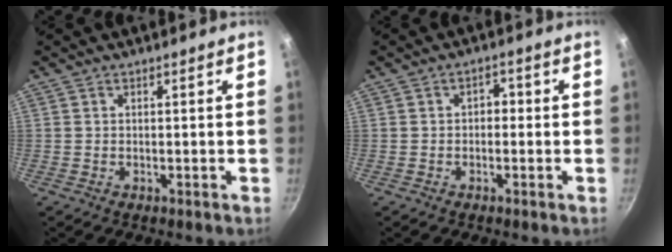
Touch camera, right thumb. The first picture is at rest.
{"total": 2.4, "force": [-0.2, 1.8, 1.6], "torque": [-0.010, 0.009, -0.007]}